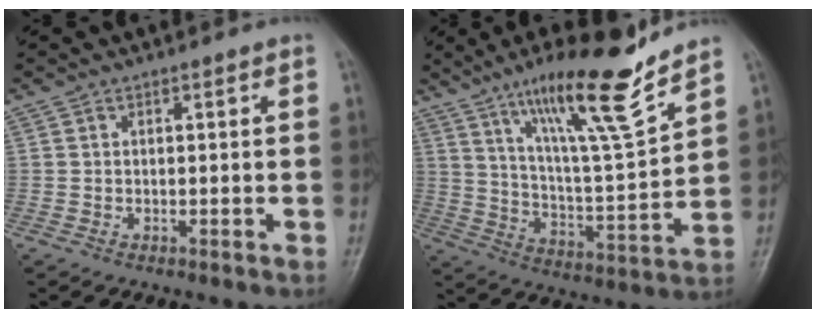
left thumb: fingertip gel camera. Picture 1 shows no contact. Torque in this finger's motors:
{"motor_torque": [0.65, 0.41, 1.72, -1.05, 0.31]}